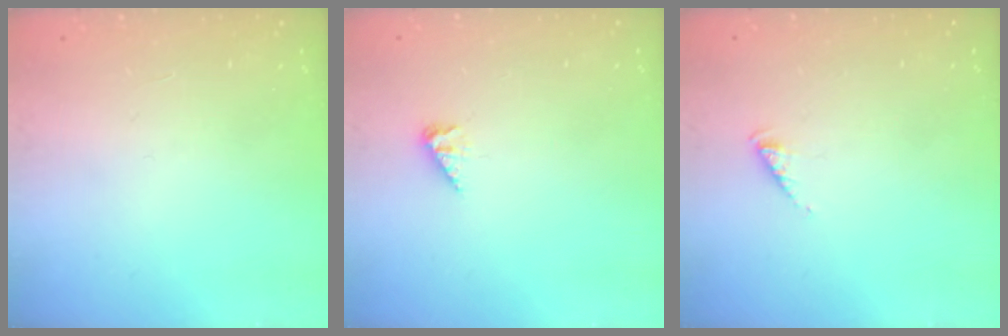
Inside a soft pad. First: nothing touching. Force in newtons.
{"total": 3.3, "press": 3.3, "slide": 0.5}
{"total": 1.7, "press": 1.6, "slide": 0.4}